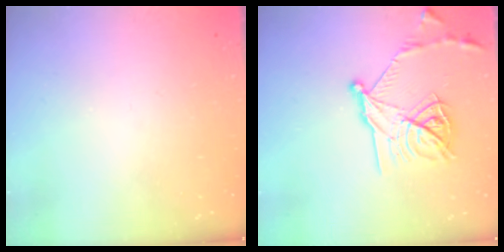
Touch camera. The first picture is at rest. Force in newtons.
{"total": 17.6, "press": 17.6, "slide": 0.9}